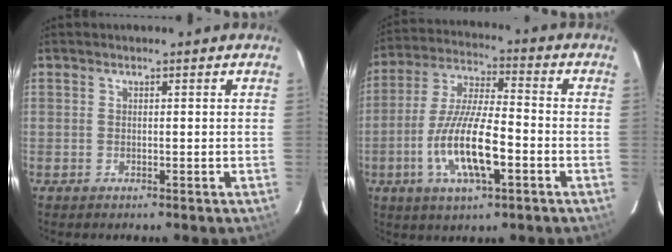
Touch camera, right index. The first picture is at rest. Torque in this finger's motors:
{"motor_torque": [1.21, -0.93, 1.06, 0.21]}